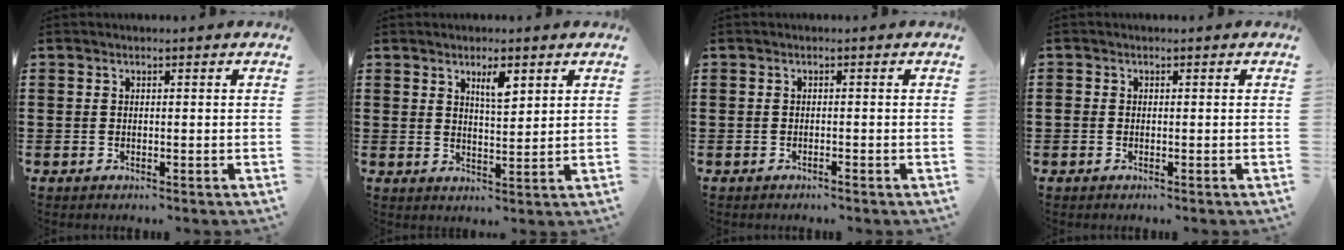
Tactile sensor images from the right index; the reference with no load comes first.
{"total": 3.7, "force": [2.3, 1.0, 2.8], "torque": [-0.043, -0.001, 0.035]}
{"total": 0.7, "force": [-0.6, 0.0, 0.3], "torque": [-0.009, -0.003, -0.011]}
{"total": 0.6, "force": [-0.3, 0.5, 0.2], "torque": [-0.004, 0.002, -0.006]}